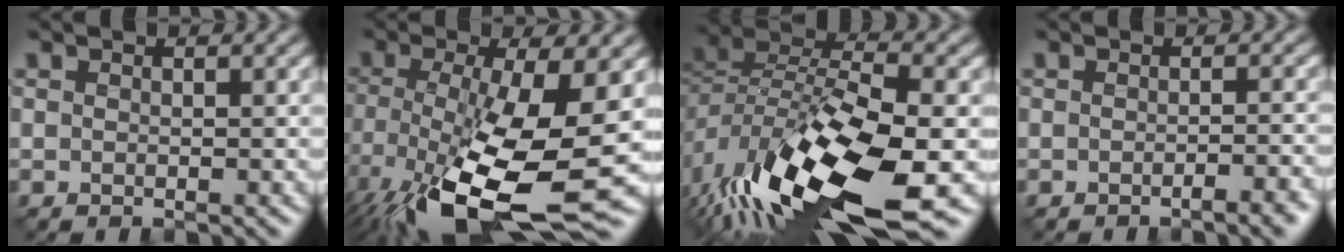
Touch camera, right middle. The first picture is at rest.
{"total": 13.5, "force": [-5.2, 4.4, 11.6], "torque": [-0.231, -0.040, -0.087]}
{"total": 14.9, "force": [-7.2, 5.7, 11.7], "torque": [-0.233, -0.020, -0.128]}
{"total": 2.0, "force": [-1.4, 0.4, 1.4], "torque": [-0.018, 0.000, -0.023]}